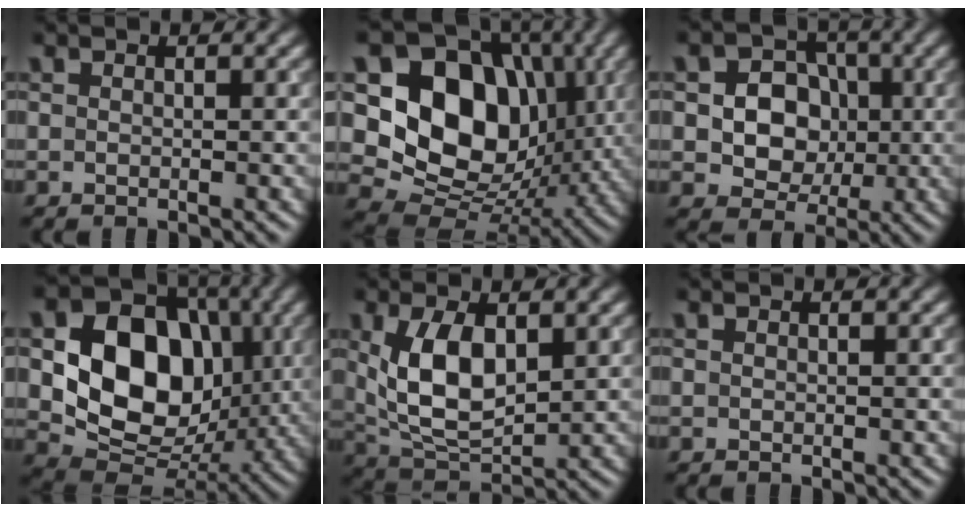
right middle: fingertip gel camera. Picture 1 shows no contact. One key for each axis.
{"total": 12.9, "fx": 2.2, "fy": 10.0, "fz": 7.9, "tx": -0.120, "ty": -0.008, "tz": 0.029}
{"total": 6.4, "fx": 0.1, "fy": 5.6, "fz": 3.2, "tx": -0.035, "ty": 0.016, "tz": -0.014}
{"total": 12.1, "fx": 1.0, "fy": 9.3, "fz": 7.7, "tx": -0.138, "ty": -0.011, "tz": 0.017}
{"total": 6.6, "fx": 1.2, "fy": 3.5, "fz": 5.5, "tx": -0.118, "ty": -0.004, "tz": 0.031}
{"total": 0.0}